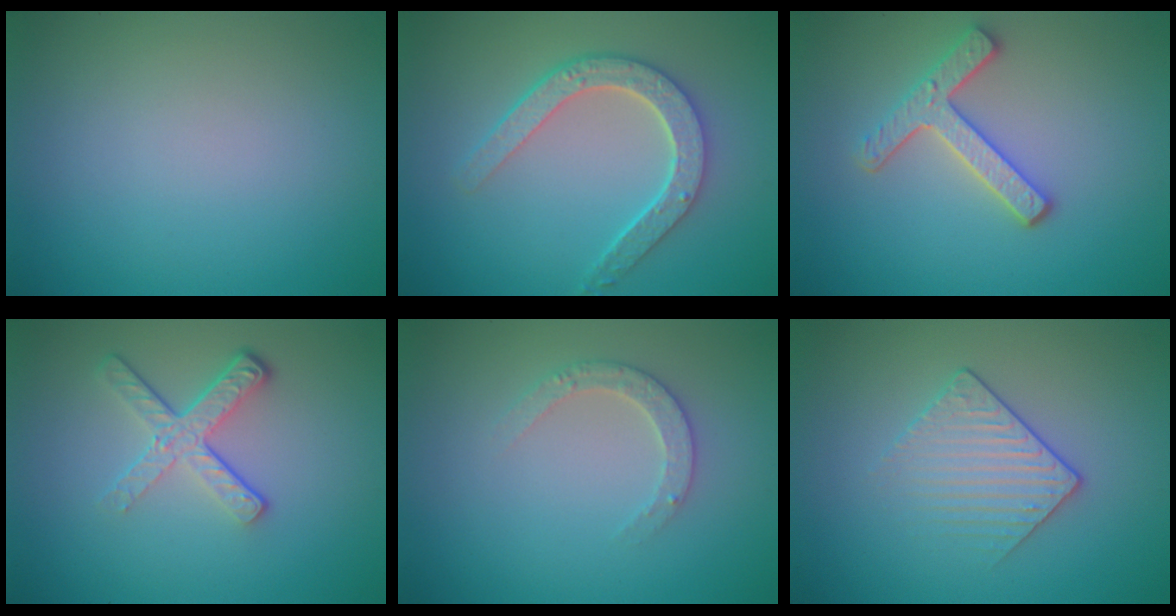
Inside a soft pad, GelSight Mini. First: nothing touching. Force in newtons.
{"total": 4.6, "press": 3.6, "slide": 2.9}
{"total": 3.3, "press": 2.9, "slide": 1.6}
{"total": 4.1, "press": 2.7, "slide": 3.0}
{"total": 2.1, "press": 2.1, "slide": 0.3}
{"total": 2.1, "press": 1.8, "slide": 1.1}